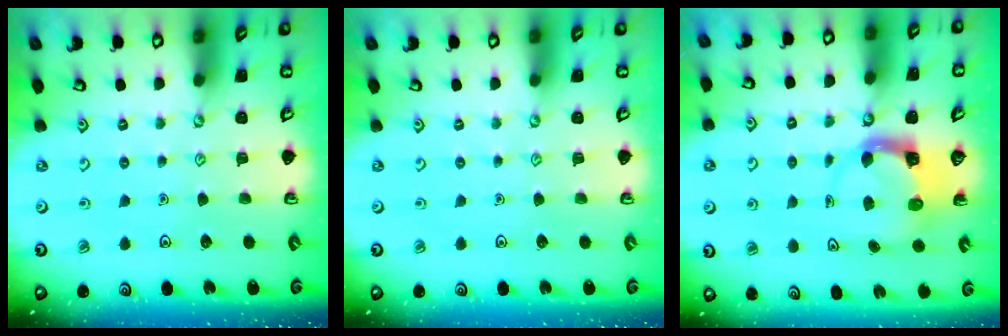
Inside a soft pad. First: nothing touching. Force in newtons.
{"total": 0.0}
{"total": 3.7, "press": 3.6, "slide": 0.5}